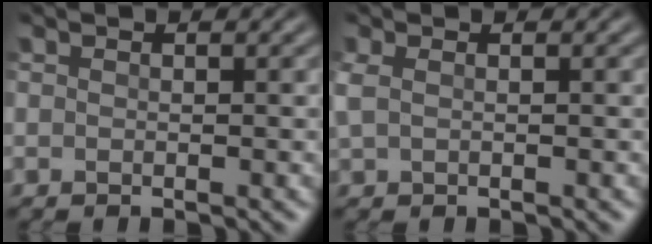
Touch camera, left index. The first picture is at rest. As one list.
[{"total": 1.4, "force": [0.5, 0.7, 1.1], "torque": [-0.031, 0.001, 0.009]}]